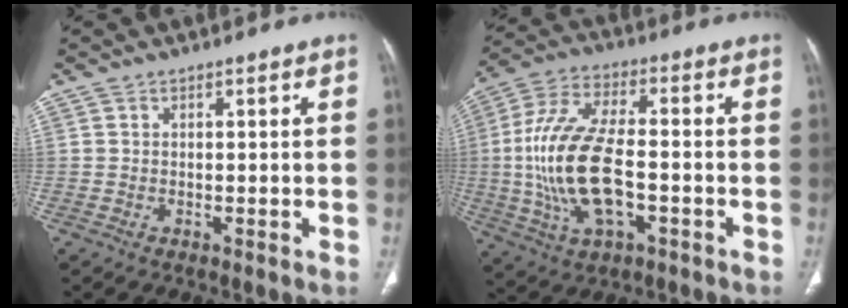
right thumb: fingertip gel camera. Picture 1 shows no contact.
{"total": 18.1, "force": [-2.6, 8.5, 15.7], "torque": [-0.326, 0.020, -0.045]}